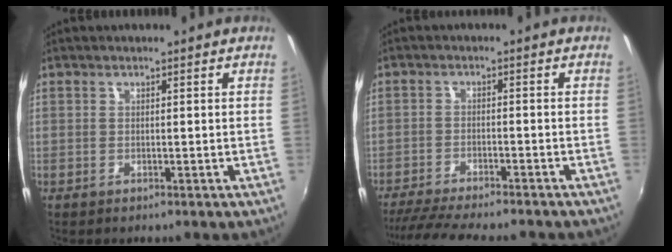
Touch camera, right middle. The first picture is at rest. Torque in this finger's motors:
{"motor_torque": [1.09, -1.05, 0.13, 0.06]}